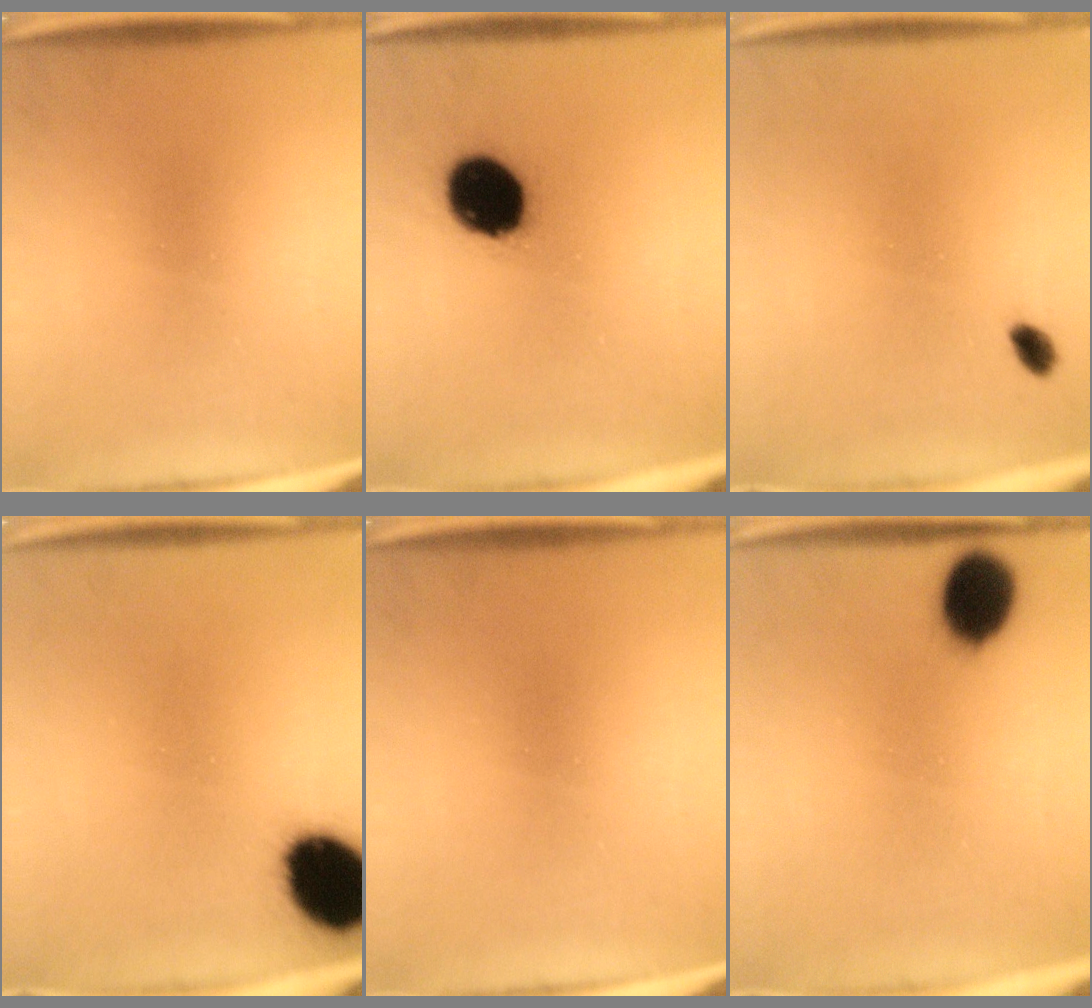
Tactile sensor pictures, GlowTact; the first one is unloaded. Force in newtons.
{"total": 14.8}
{"total": 1.9}
{"total": 15.4}
{"total": 0.0}
{"total": 10.2}